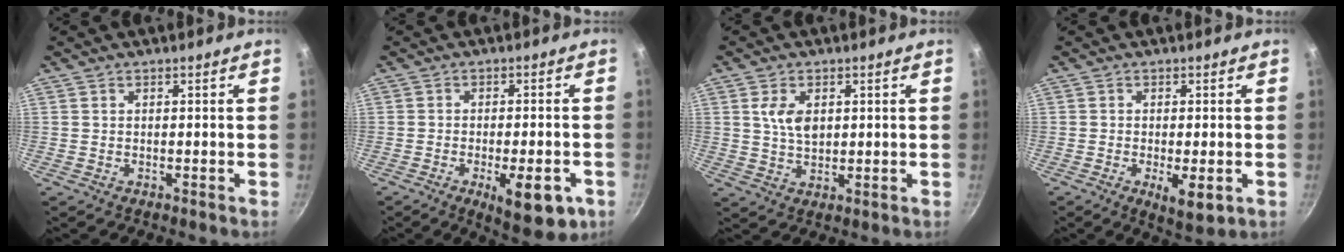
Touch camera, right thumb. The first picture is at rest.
{"total": 10.4, "force": [-4.3, 3.6, 8.8], "torque": [-0.115, 0.003, -0.053]}
{"total": 5.1, "force": [1.5, 3.1, 3.8], "torque": [-0.065, -0.008, 0.032]}
{"total": 5.3, "force": [-1.6, 1.8, 4.8], "torque": [-0.076, -0.013, -0.022]}